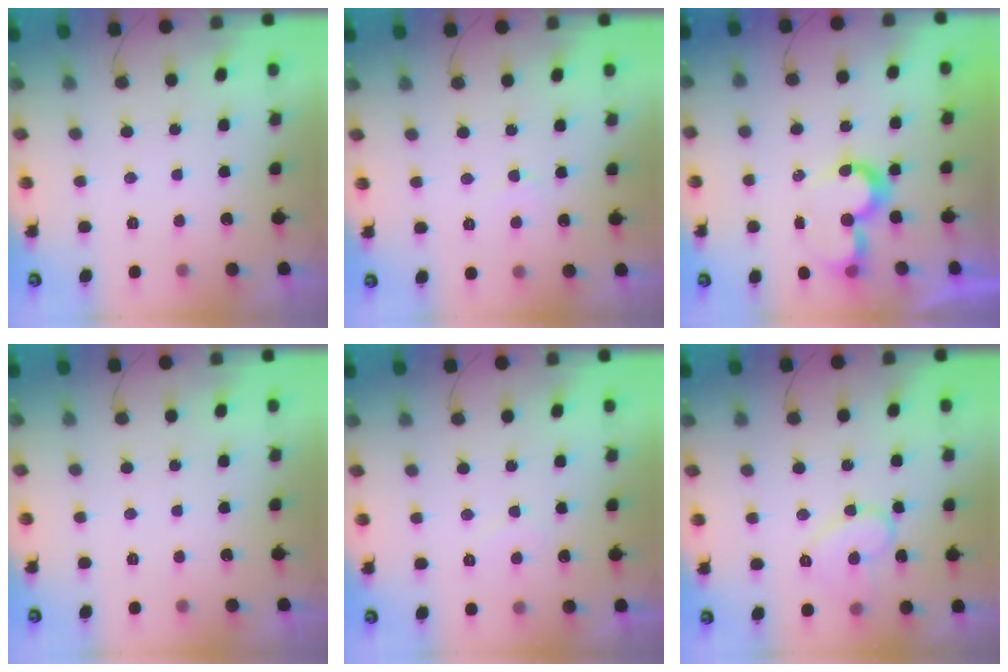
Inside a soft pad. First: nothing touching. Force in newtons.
{"total": 2.9, "press": 2.9, "slide": 0.3}
{"total": 8.8, "press": 8.8, "slide": 0.7}
{"total": 0.0}
{"total": 5.2, "press": 5.1, "slide": 0.4}
{"total": 10.9, "press": 10.9, "slide": 0.1}